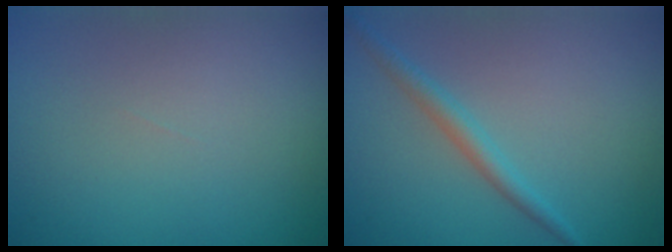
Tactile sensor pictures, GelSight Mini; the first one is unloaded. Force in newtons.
{"total": 1.9, "press": 1.9, "slide": 0.0}